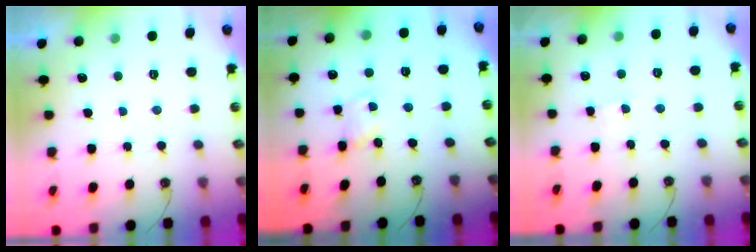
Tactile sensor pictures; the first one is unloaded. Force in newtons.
{"total": 1.2, "press": 1.1, "slide": 0.2}
{"total": 1.5, "press": 1.5, "slide": 0.3}